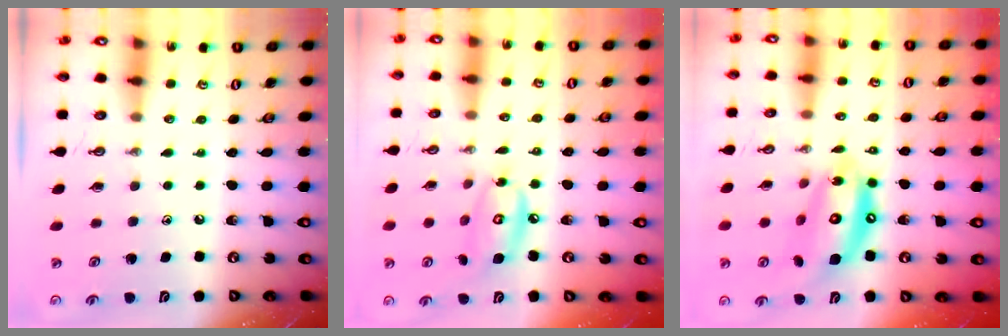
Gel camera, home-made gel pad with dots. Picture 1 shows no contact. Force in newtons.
{"total": 10.2, "press": 10.2, "slide": 0.9}
{"total": 15.6, "press": 15.5, "slide": 1.5}